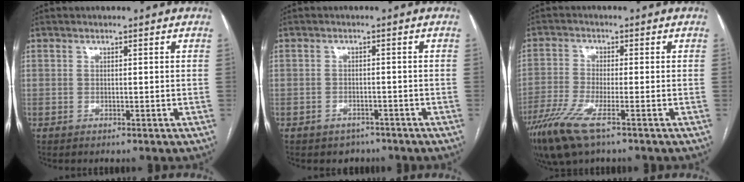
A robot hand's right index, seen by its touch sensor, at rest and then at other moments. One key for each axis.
{"total": 3.1, "fx": -2.3, "fy": 2.1, "fz": 0.1, "tx": -0.005, "ty": 0.009, "tz": -0.028}
{"total": 8.6, "fx": -5.2, "fy": 1.4, "fz": 6.6, "tx": -0.144, "ty": -0.021, "tz": -0.098}